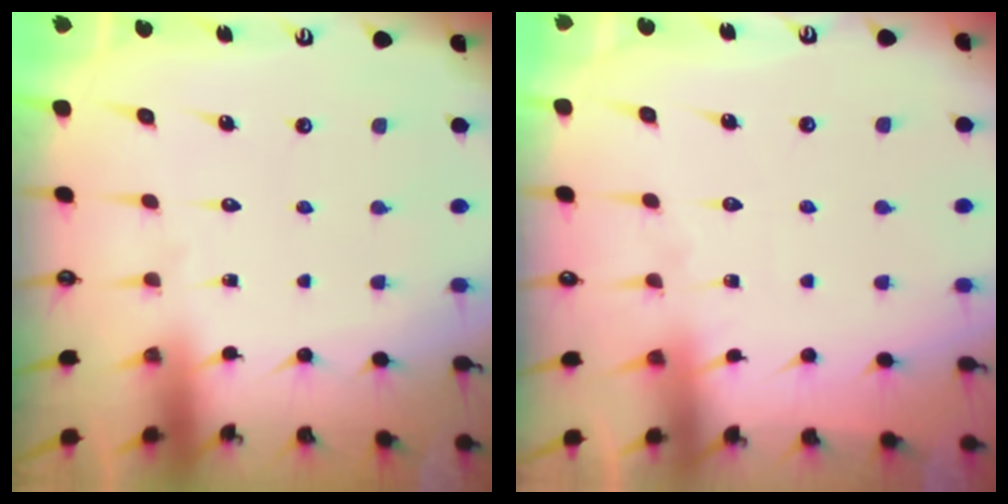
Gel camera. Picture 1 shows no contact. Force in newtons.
{"total": 2.6, "press": 2.6, "slide": 0.4}